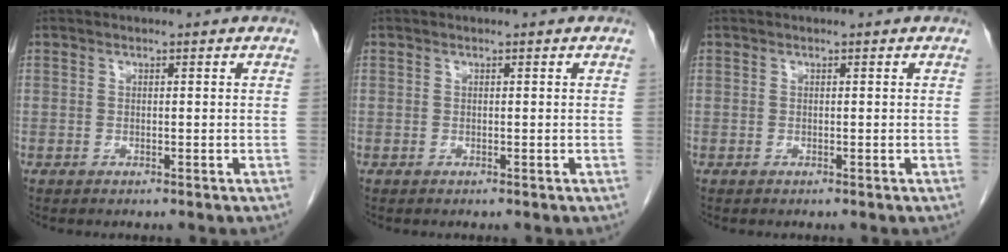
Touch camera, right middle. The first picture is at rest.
{"total": 0.0}
{"total": 0.0}